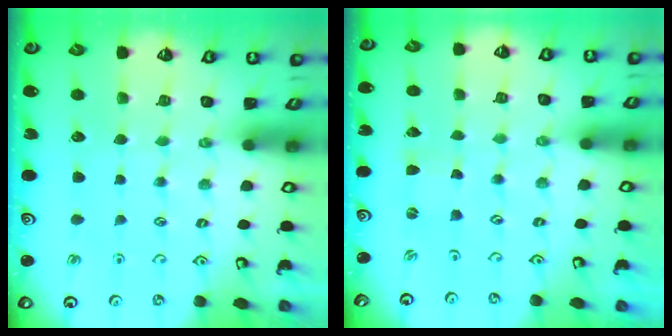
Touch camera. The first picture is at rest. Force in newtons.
{"total": 0.0}